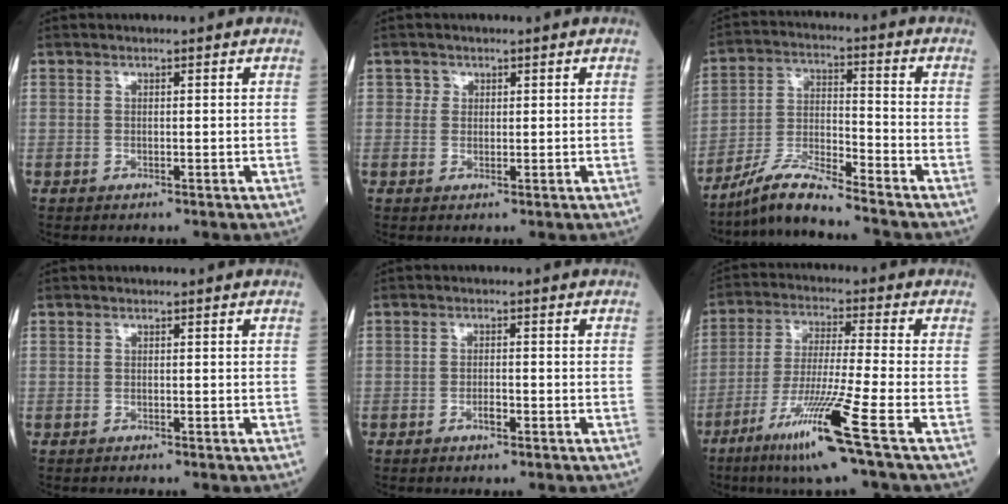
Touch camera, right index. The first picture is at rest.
{"total": 1.1, "force": [0.4, 1.0, 0.0], "torque": [0.012, 0.000, 0.002]}
{"total": 8.0, "force": [-7.1, -0.4, 3.5], "torque": [-0.075, -0.011, -0.138]}
{"total": 0.0}
{"total": 1.7, "force": [-0.9, 0.5, 1.3], "torque": [-0.024, 0.001, -0.015]}
{"total": 12.9, "force": [-6.7, -1.8, 10.9], "torque": [-0.211, -0.038, -0.127]}